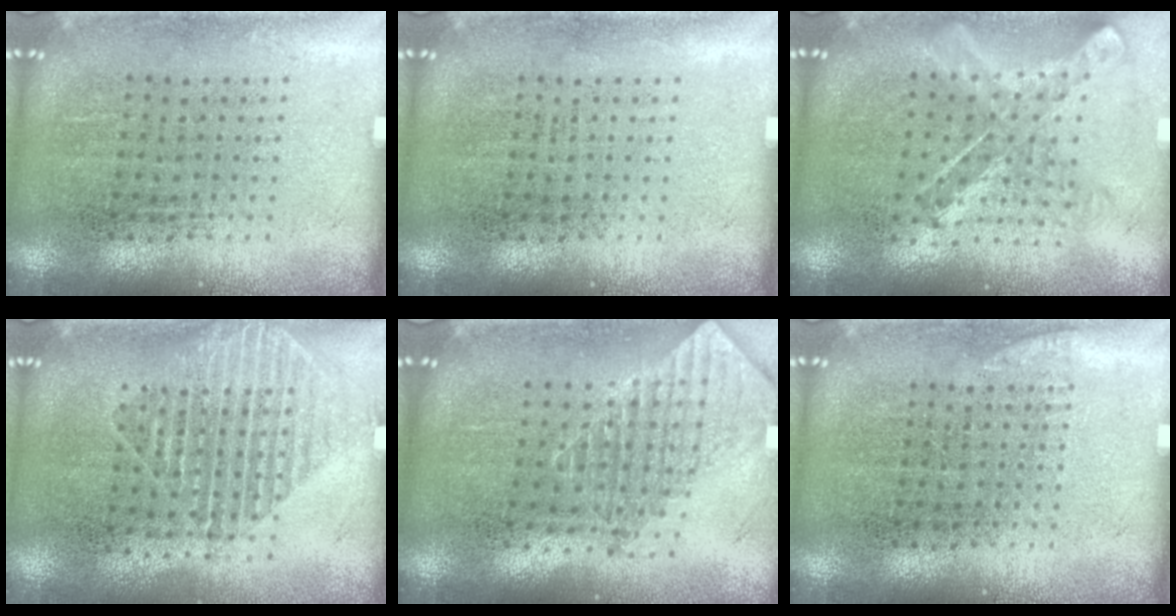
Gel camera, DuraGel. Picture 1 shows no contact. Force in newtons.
{"total": 0.0}
{"total": 0.9, "press": 0.9, "slide": 0.1}
{"total": 1.5, "press": 1.3, "slide": 0.8}
{"total": 1.9, "press": 1.5, "slide": 1.2}
{"total": 0.6, "press": 0.6, "slide": 0.2}